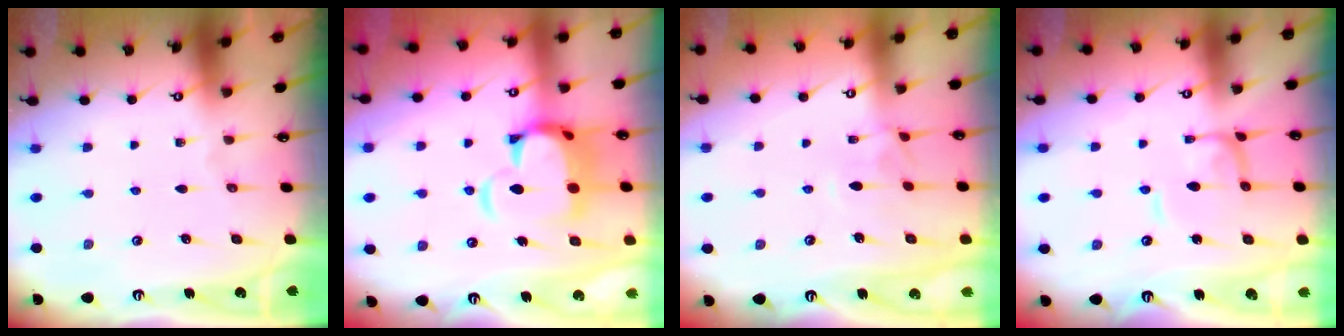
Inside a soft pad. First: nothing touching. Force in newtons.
{"total": 7.7, "press": 7.5, "slide": 1.8}
{"total": 2.6, "press": 2.5, "slide": 0.6}
{"total": 0.0}